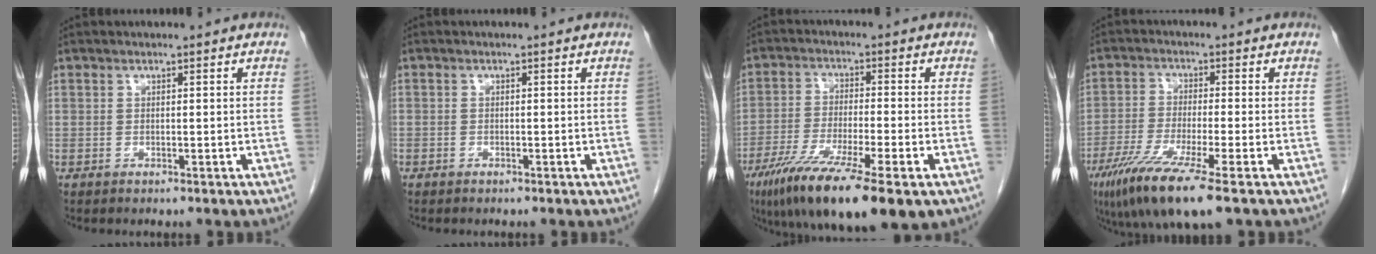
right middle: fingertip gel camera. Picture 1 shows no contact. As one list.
[{"total": 0.7, "force": [-0.5, 0.5, 0.0], "torque": [-0.007, 0.003, -0.011]}, {"total": 16.3, "force": [-10.1, 2.1, 12.7], "torque": [-0.205, -0.042, -0.167]}, {"total": 11.4, "force": [-6.8, 0.3, 9.1], "torque": [-0.175, -0.036, -0.119]}]